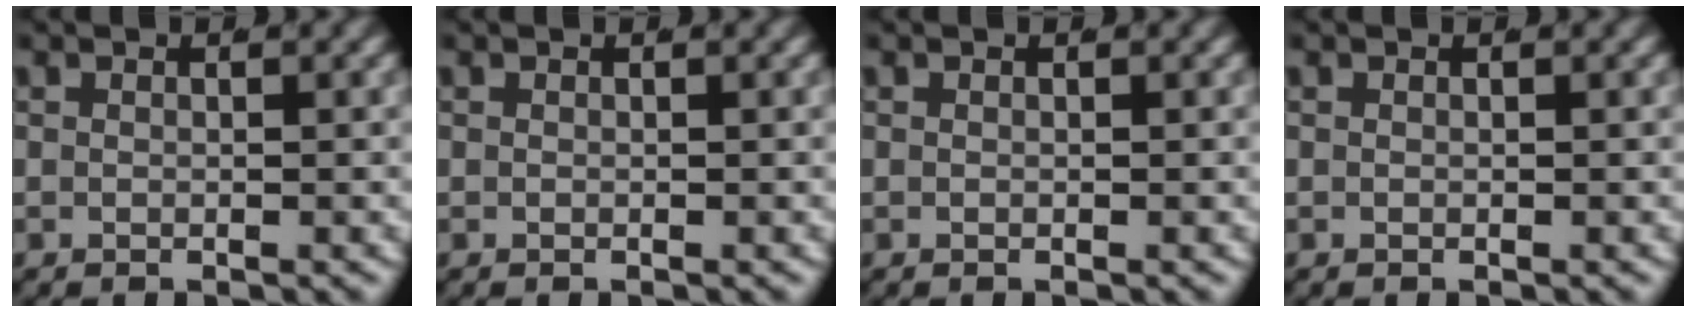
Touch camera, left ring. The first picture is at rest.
{"total": 0.0}
{"total": 0.0}
{"total": 0.0}